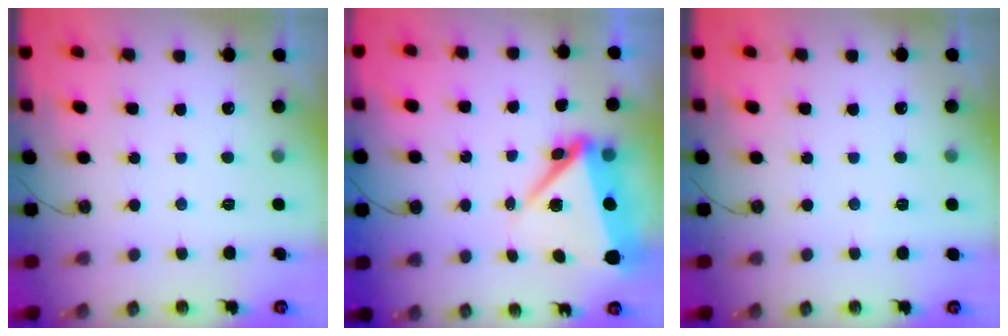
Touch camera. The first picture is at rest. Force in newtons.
{"total": 9.6, "press": 9.4, "slide": 1.7}
{"total": 2.0, "press": 2.0, "slide": 0.4}